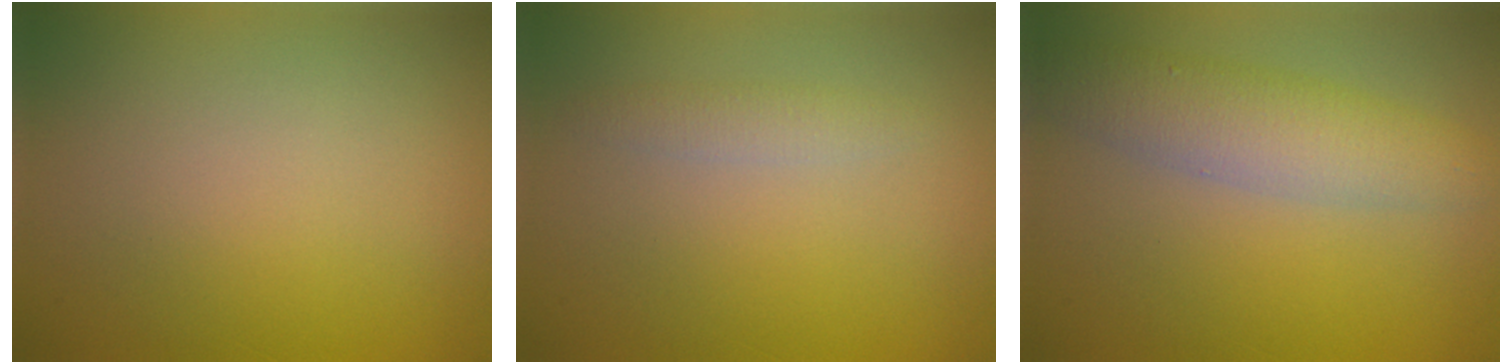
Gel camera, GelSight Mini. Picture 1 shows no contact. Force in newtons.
{"total": 1.4, "press": 1.4, "slide": 0.1}
{"total": 4.9, "press": 4.9, "slide": 0.2}